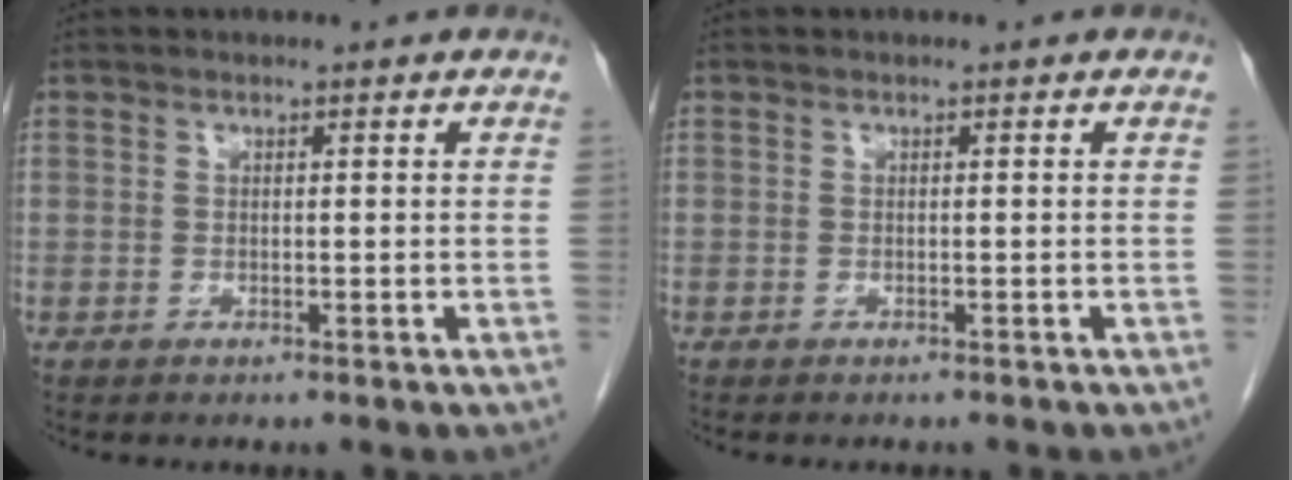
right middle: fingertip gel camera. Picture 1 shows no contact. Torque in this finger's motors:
{"motor_torque": [0.02, -0.01, -0.01, 0.00]}